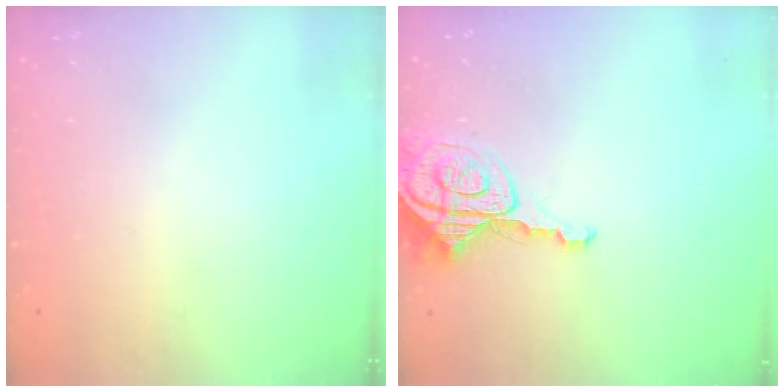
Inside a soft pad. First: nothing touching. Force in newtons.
{"total": 8.0, "press": 8.0, "slide": 0.8}